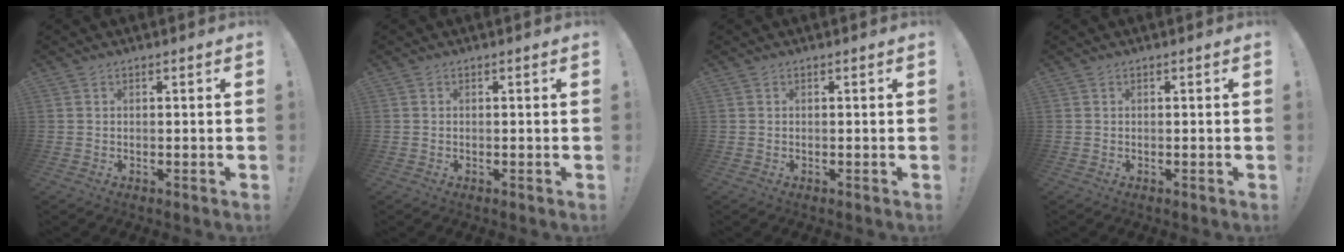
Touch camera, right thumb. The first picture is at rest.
{"total": 0.0}
{"total": 0.0}
{"total": 0.0}